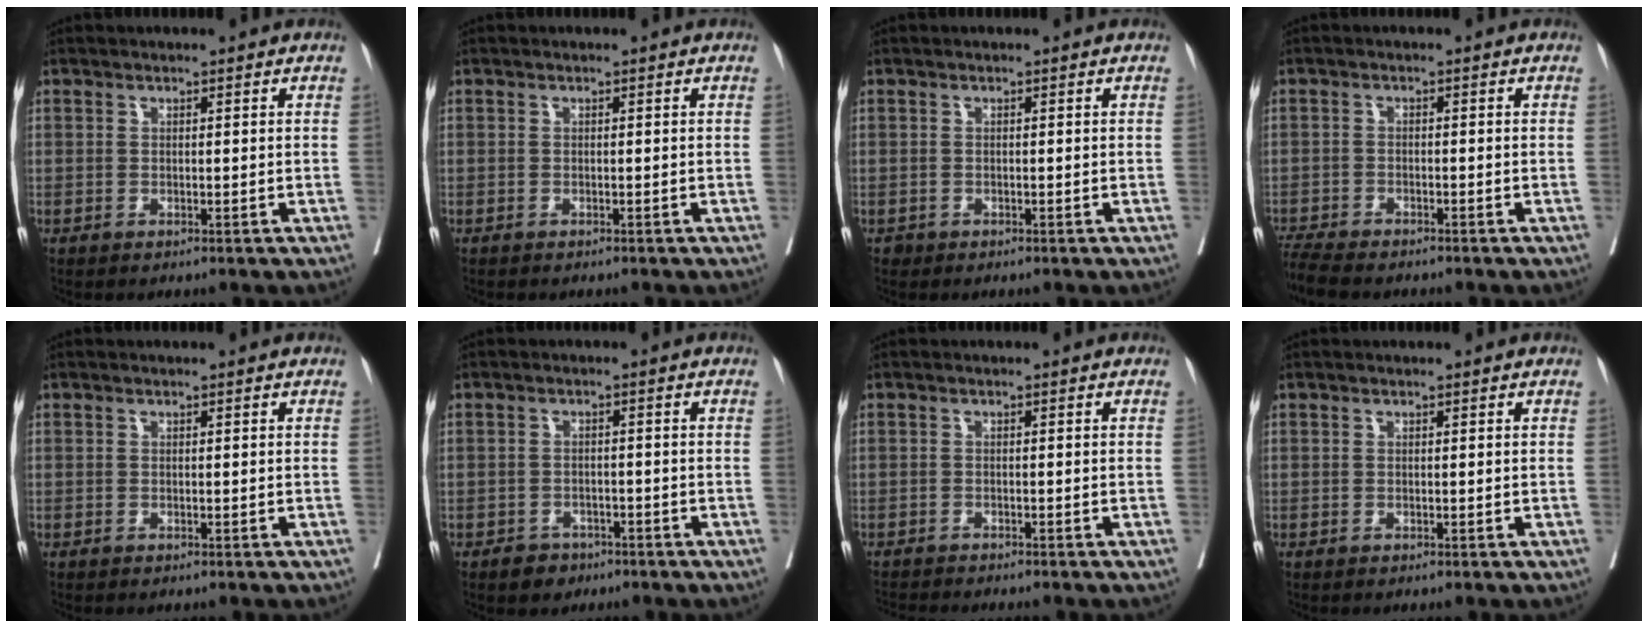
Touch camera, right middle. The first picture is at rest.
{"total": 0.9, "force": [-0.8, 0.2, 0.3], "torque": [-0.003, -0.002, -0.013]}
{"total": 0.5, "force": [-0.3, 0.4, 0.0], "torque": [-0.004, 0.002, -0.006]}
{"total": 6.8, "force": [-6.1, 1.2, 2.7], "torque": [-0.047, -0.015, -0.106]}
{"total": 0.0}
{"total": 3.0, "force": [-2.1, 2.1, 0.6], "torque": [-0.012, 0.007, -0.027]}
{"total": 5.3, "force": [-5.0, 0.1, 1.8], "torque": [-0.019, -0.008, -0.075]}
{"total": 0.0}